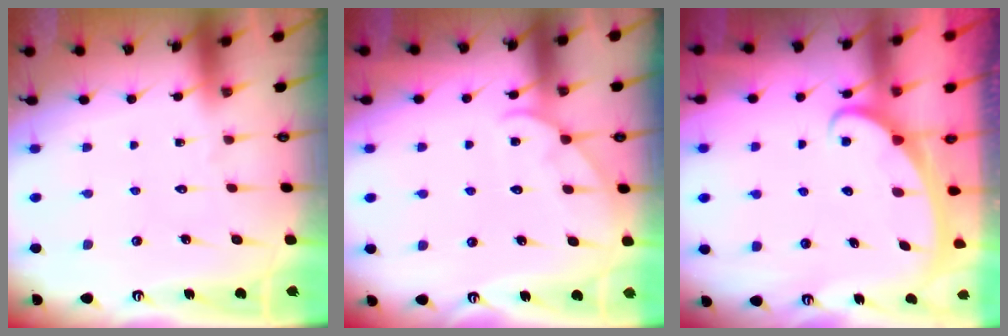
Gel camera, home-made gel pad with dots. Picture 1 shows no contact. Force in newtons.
{"total": 4.6, "press": 4.6, "slide": 0.5}
{"total": 2.4, "press": 2.4, "slide": 0.3}